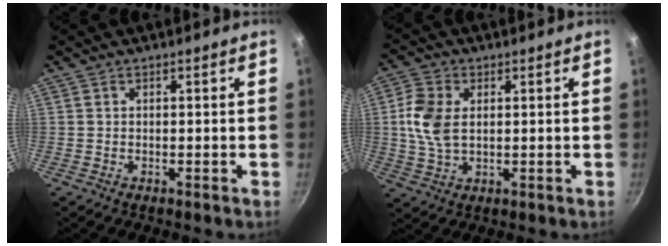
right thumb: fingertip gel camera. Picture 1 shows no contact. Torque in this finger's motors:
{"motor_torque": [-0.07, 0.26, 0.59, -0.32, 0.12]}